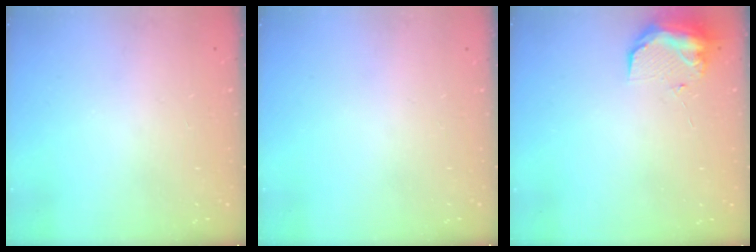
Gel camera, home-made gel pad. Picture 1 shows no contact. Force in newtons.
{"total": 0.0}
{"total": 9.3, "press": 9.2, "slide": 0.7}